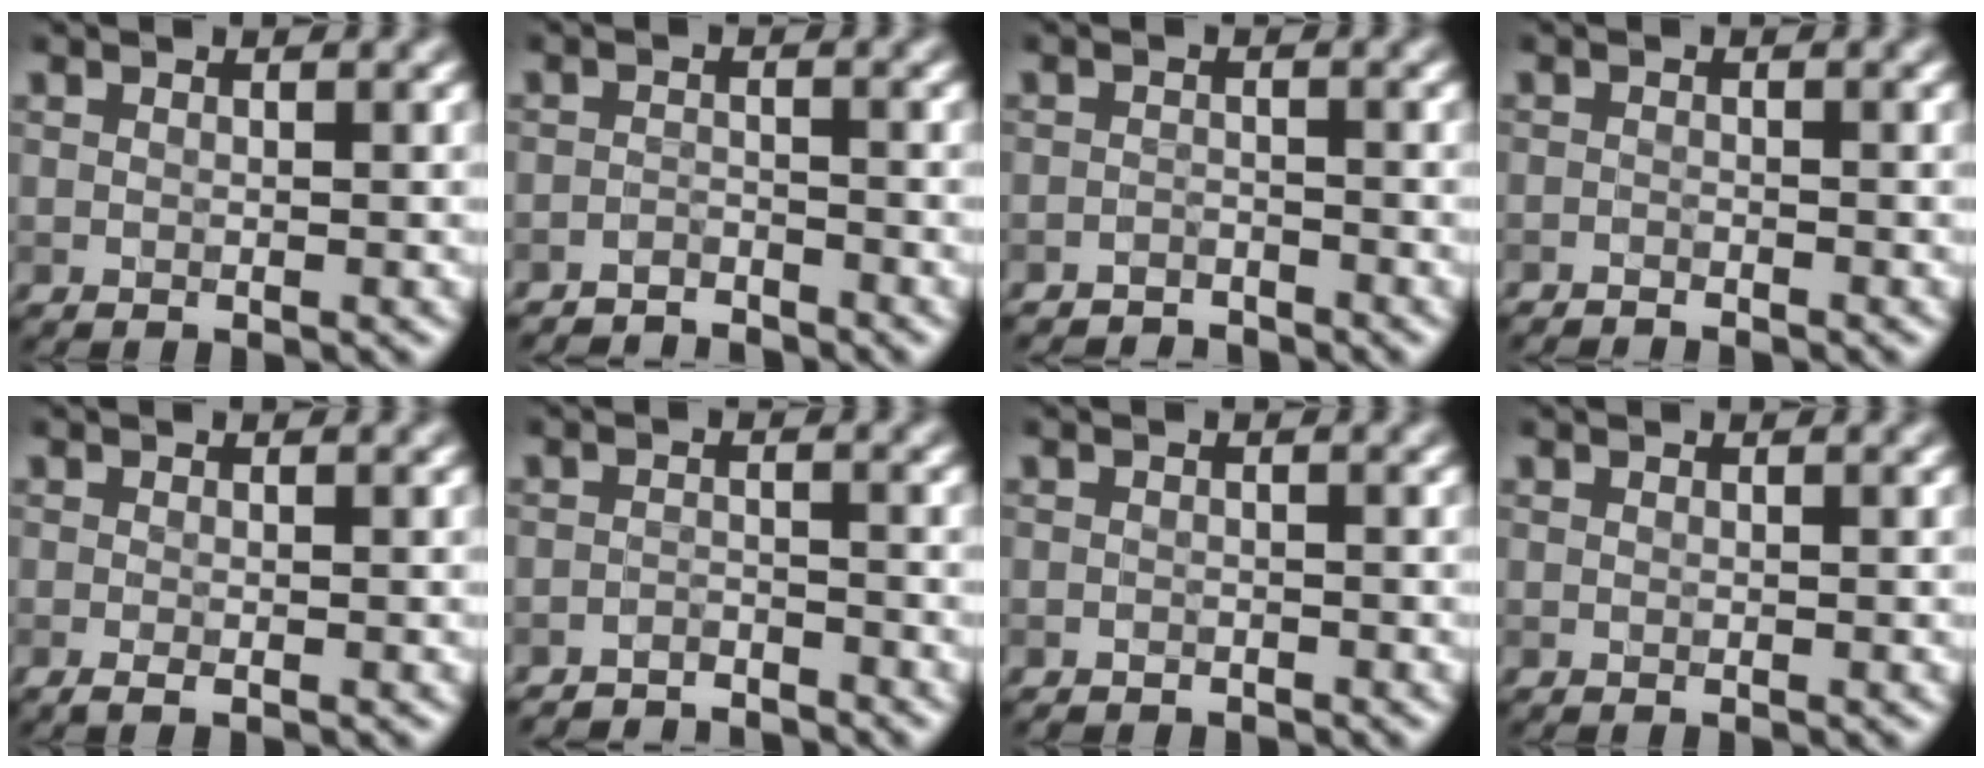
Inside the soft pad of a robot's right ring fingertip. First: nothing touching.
{"total": 2.7, "force": [-2.7, 0.5, 0.3], "torque": [-0.001, -0.003, -0.052]}
{"total": 2.4, "force": [-2.3, 0.5, 0.1], "torque": [0.004, 0.000, -0.044]}
{"total": 1.3, "force": [-1.3, 0.1, 0.1], "torque": [0.002, -0.005, -0.024]}
{"total": 1.0, "force": [-0.4, 0.2, 0.9], "torque": [-0.016, -0.005, -0.009]}
{"total": 3.4, "force": [-3.3, 0.5, 0.4], "torque": [-0.005, -0.007, -0.059]}
{"total": 0.7, "force": [-0.6, 0.3, 0.0], "torque": [0.004, -0.001, -0.010]}
{"total": 0.0}